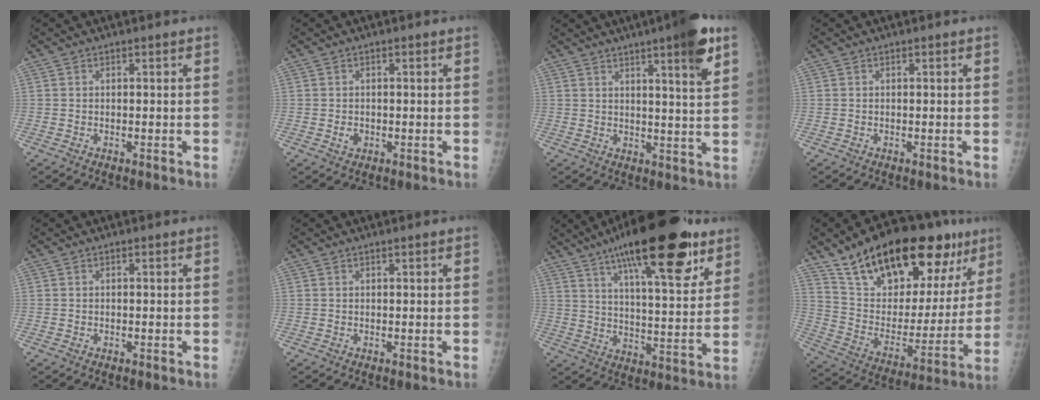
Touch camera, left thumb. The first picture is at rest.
{"total": 1.7, "force": [-0.4, 1.4, 0.9], "torque": [-0.010, 0.002, -0.003]}
{"total": 10.2, "force": [5.6, 0.9, 8.4], "torque": [-0.112, -0.024, 0.074]}
{"total": 0.0}
{"total": 0.0}
{"total": 0.0}
{"total": 24.8, "force": [14.8, 7.2, 18.6], "torque": [-0.265, -0.038, 0.227]}
{"total": 29.7, "force": [18.1, 12.9, 19.8], "torque": [-0.273, -0.033, 0.294]}